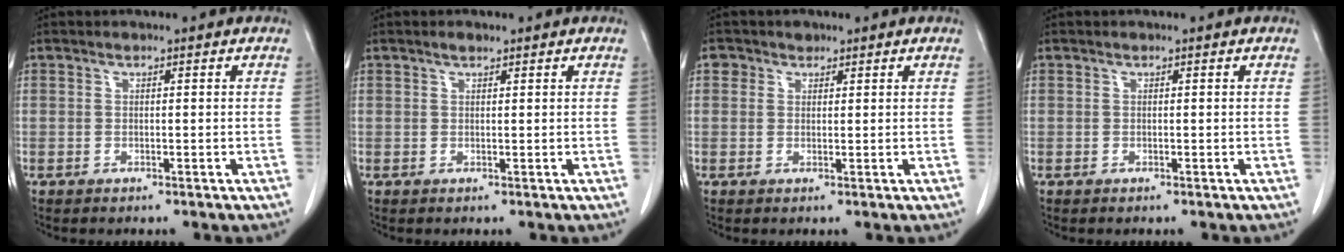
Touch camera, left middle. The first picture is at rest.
{"total": 0.9, "force": [0.8, 0.3, 0.5], "torque": [-0.015, 0.001, 0.014]}
{"total": 1.9, "force": [1.0, 1.6, 0.1], "torque": [0.005, 0.003, 0.011]}
{"total": 0.0}